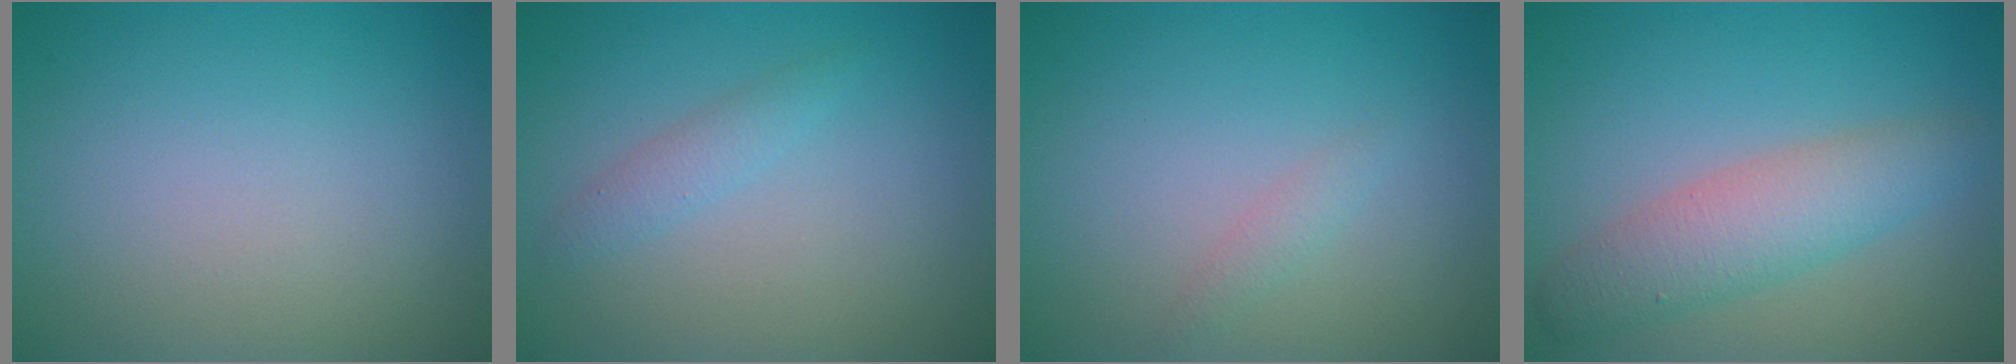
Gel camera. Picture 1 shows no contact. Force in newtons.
{"total": 1.4, "press": 1.4, "slide": 0.0}
{"total": 0.9, "press": 0.9, "slide": 0.0}
{"total": 4.5, "press": 4.5, "slide": 0.1}